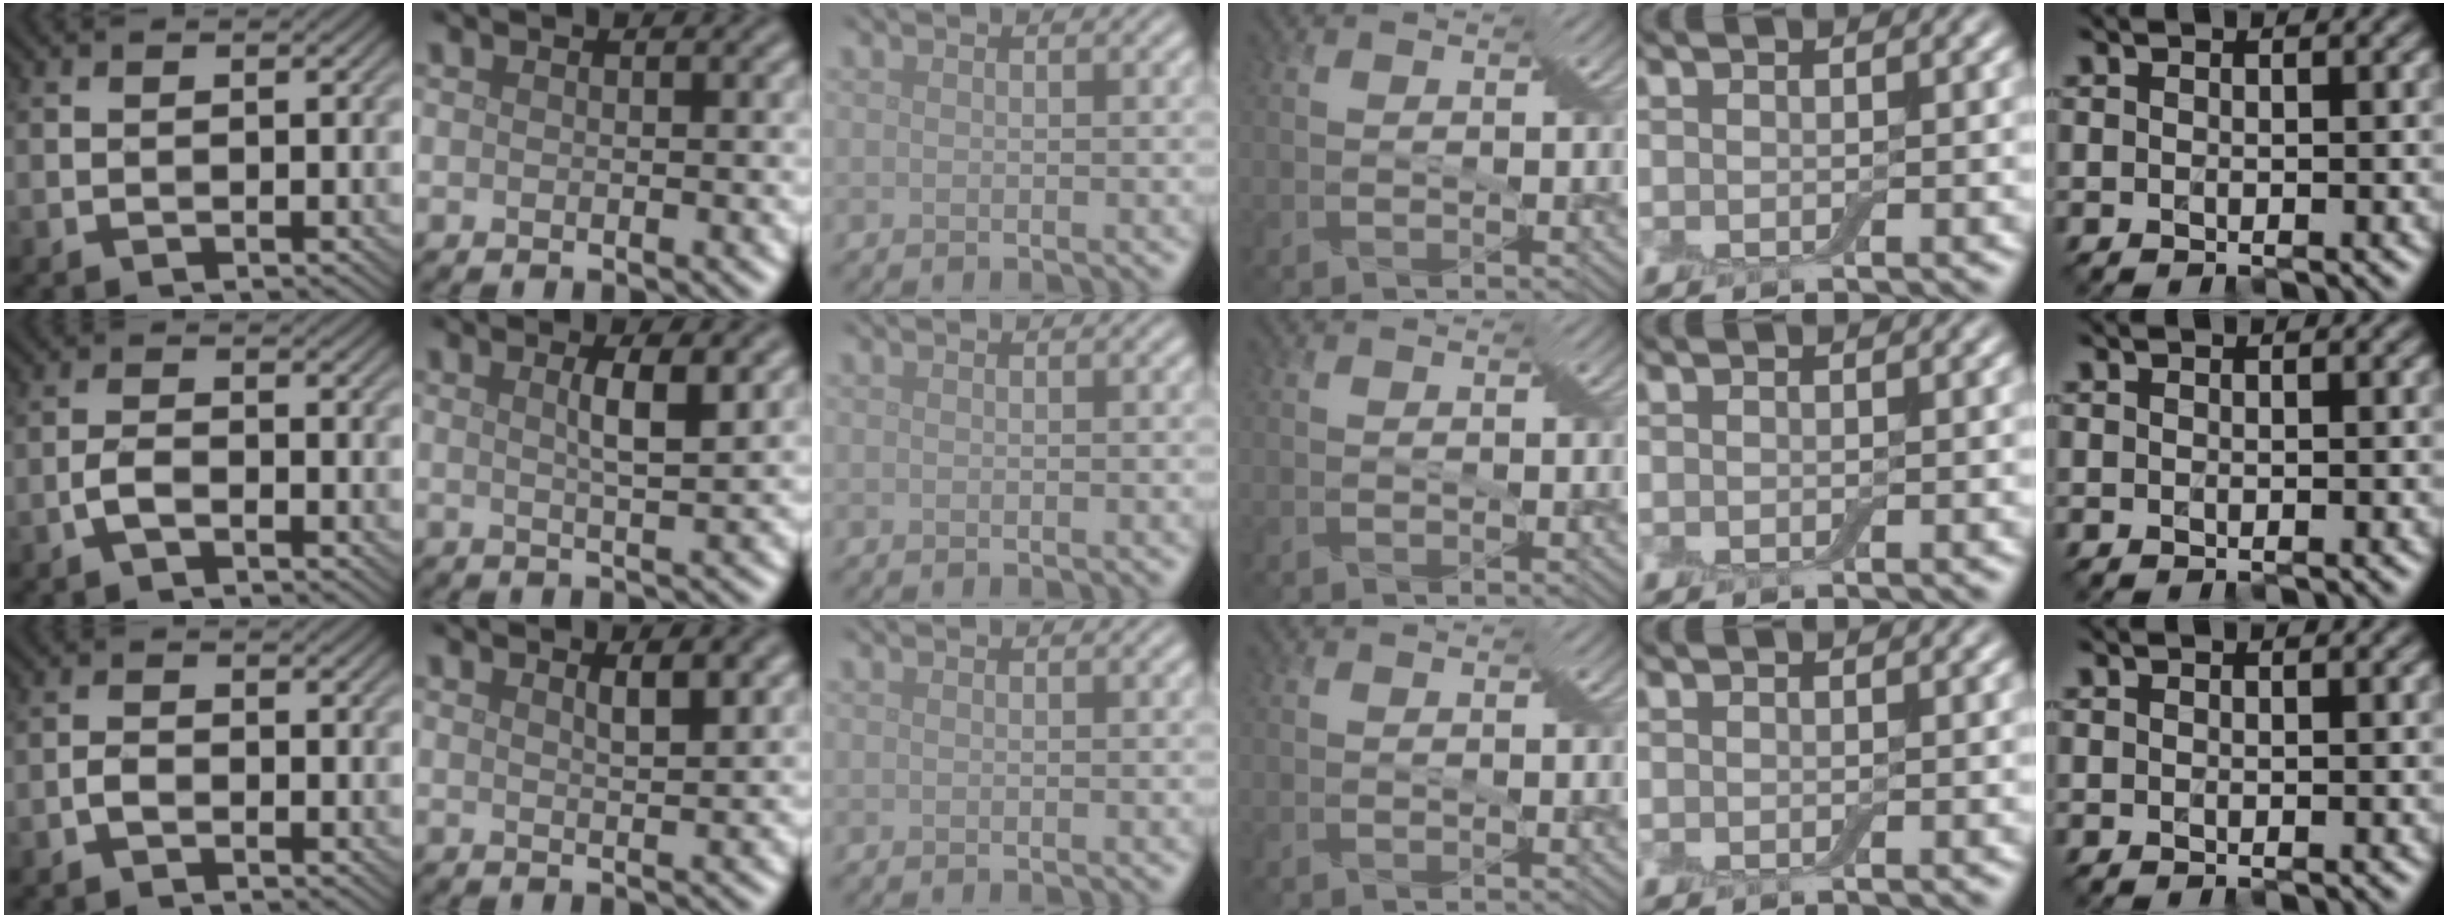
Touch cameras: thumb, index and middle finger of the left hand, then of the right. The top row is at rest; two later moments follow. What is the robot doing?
{"motion": "squeeze", "object": "air blower"}